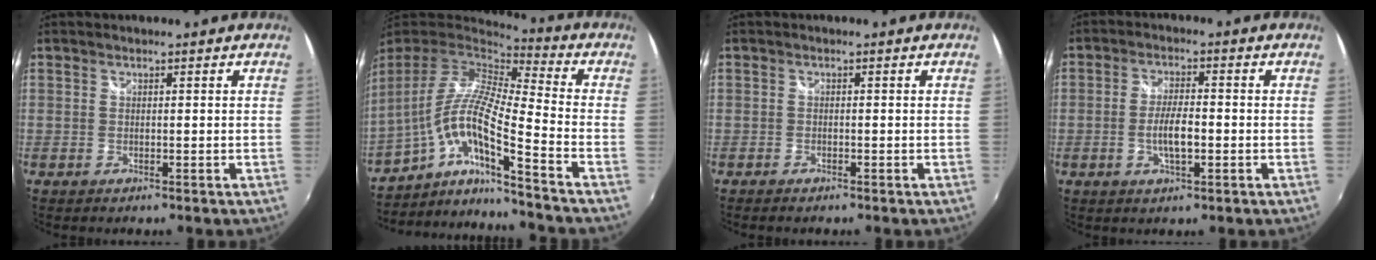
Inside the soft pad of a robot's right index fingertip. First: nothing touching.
{"total": 15.4, "force": [-6.3, 0.9, 14.1], "torque": [-0.228, -0.031, -0.126]}
{"total": 1.2, "force": [-1.0, 0.5, 0.4], "torque": [-0.011, -0.004, -0.019]}
{"total": 5.3, "force": [-1.4, 1.6, 4.8], "torque": [-0.096, -0.002, -0.023]}